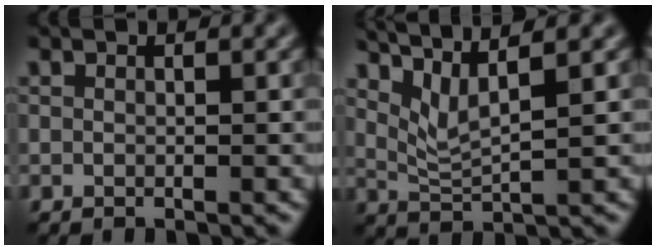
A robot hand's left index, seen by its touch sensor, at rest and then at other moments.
{"total": 4.5, "force": [3.1, 0.9, 3.1], "torque": [-0.064, 0.005, 0.060]}